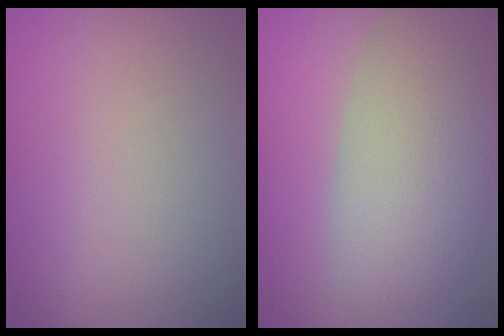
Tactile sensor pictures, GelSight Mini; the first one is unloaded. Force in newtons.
{"total": 8.7, "press": 8.7, "slide": 0.8}